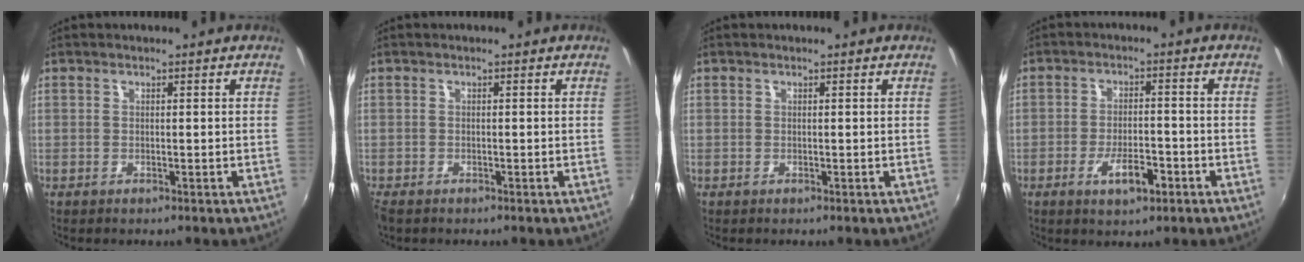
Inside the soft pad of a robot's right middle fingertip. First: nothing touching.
{"total": 1.9, "force": [-1.5, 0.8, 0.8], "torque": [-0.019, -0.012, -0.028]}
{"total": 0.0}
{"total": 5.9, "force": [-2.9, 2.1, 4.6], "torque": [-0.094, -0.007, -0.046]}